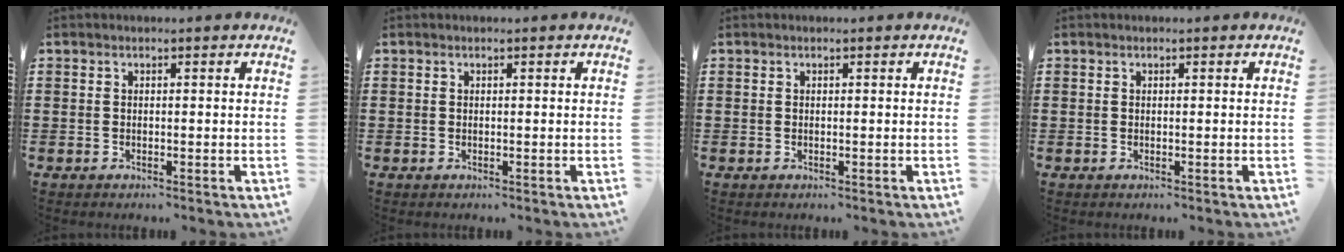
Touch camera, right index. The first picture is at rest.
{"total": 0.0}
{"total": 0.0}
{"total": 0.0}